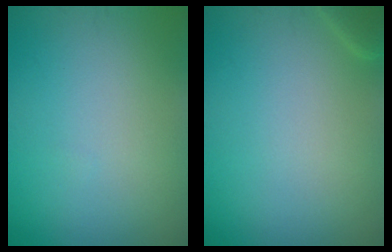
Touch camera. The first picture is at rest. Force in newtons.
{"total": 1.1, "press": 1.1, "slide": 0.1}